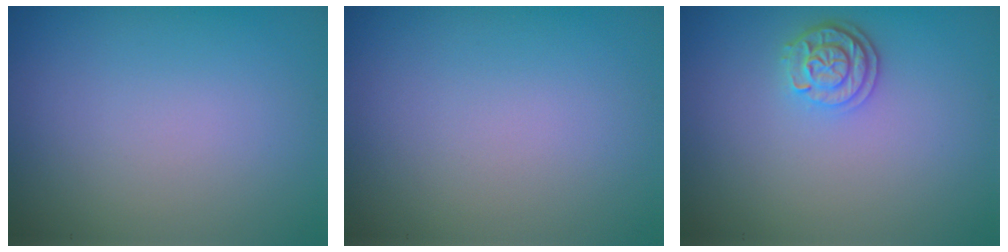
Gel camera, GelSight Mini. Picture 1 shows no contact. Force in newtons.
{"total": 0.0}
{"total": 2.4, "press": 2.1, "slide": 1.3}